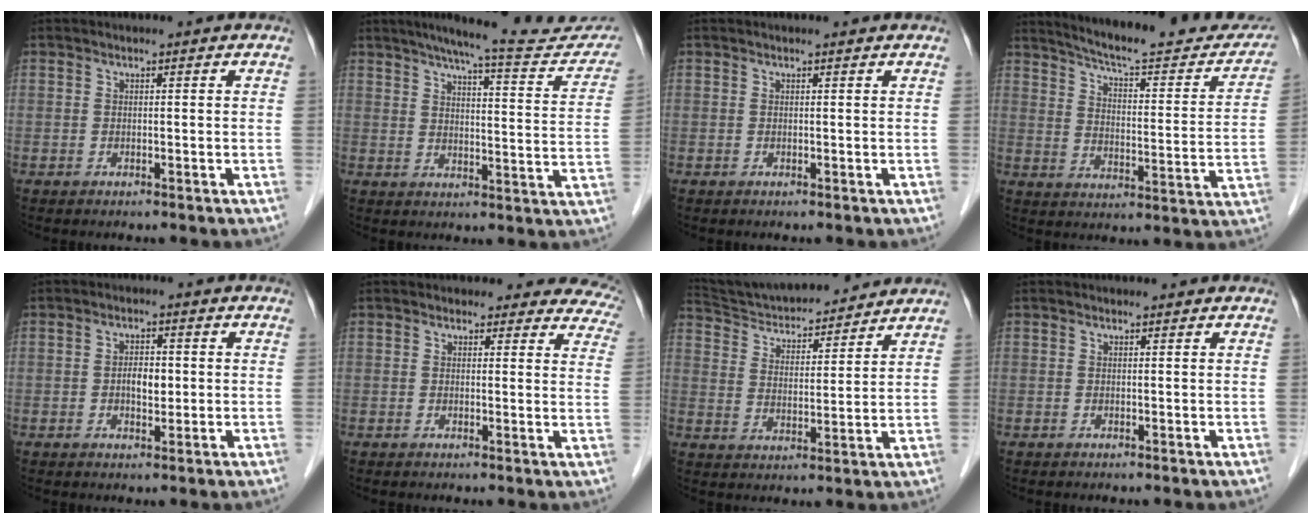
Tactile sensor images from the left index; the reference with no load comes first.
{"total": 18.7, "force": [16.6, 2.2, 8.3], "torque": [-0.104, -0.018, 0.202]}
{"total": 0.8, "force": [0.7, 0.0, 0.2], "torque": [-0.010, 0.005, 0.008]}
{"total": 22.8, "force": [20.7, 3.4, 8.9], "torque": [-0.121, -0.044, 0.264]}
{"total": 3.0, "force": [-0.3, 1.6, 2.5], "torque": [-0.044, 0.003, -0.004]}
{"total": 12.1, "force": [11.1, 4.6, 1.2], "torque": [0.041, -0.038, 0.075]}
{"total": 16.2, "force": [15.2, 2.5, 5.0], "torque": [-0.086, 0.020, 0.245]}
{"total": 0.9, "force": [0.9, 0.2, 0.1], "torque": [-0.012, 0.012, 0.010]}